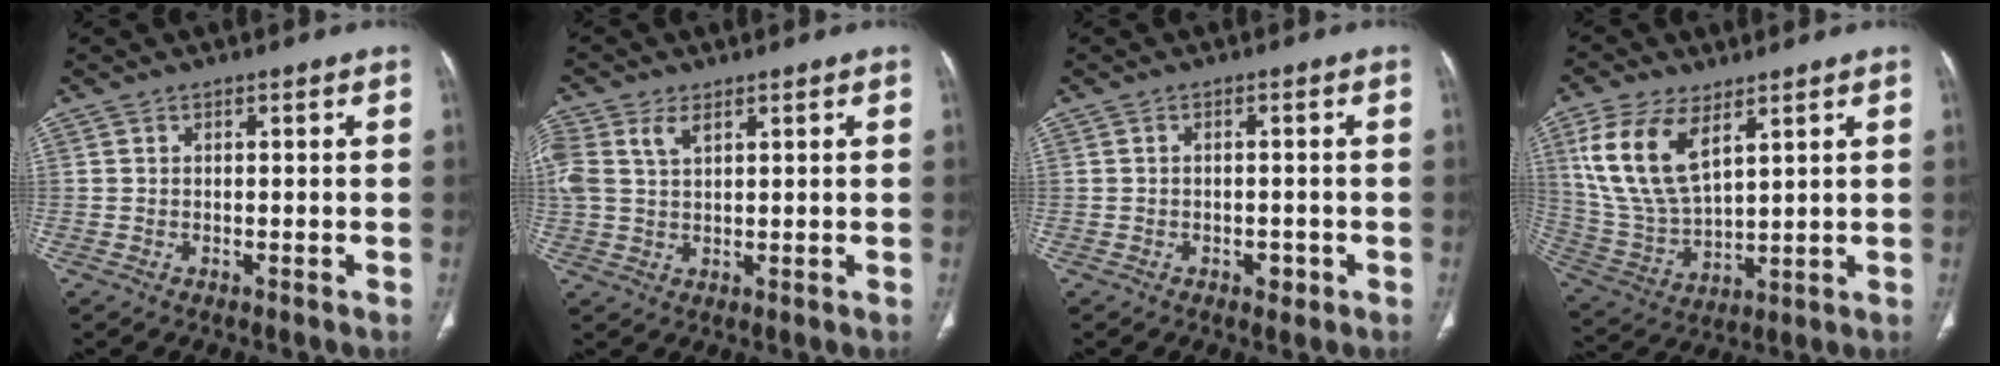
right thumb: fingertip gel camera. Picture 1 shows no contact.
{"total": 6.4, "force": [3.0, 3.5, 4.4], "torque": [-0.110, 0.007, 0.067]}
{"total": 2.1, "force": [-1.0, 1.3, 1.3], "torque": [-0.014, 0.005, -0.010]}
{"total": 14.7, "force": [6.6, 7.3, 10.9], "torque": [-0.219, -0.020, 0.145]}